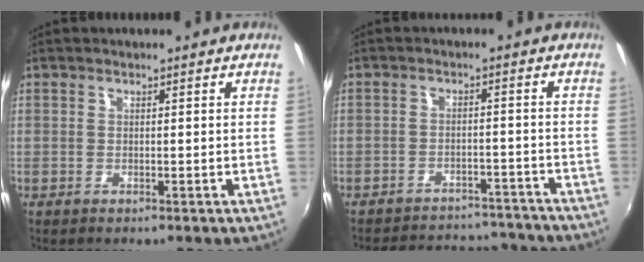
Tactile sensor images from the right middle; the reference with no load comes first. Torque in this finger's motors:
{"motor_torque": [0.69, -1.44, -0.05, 0.01]}